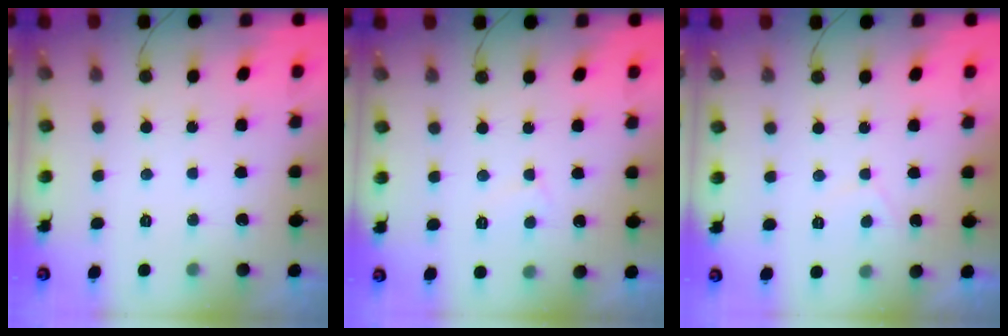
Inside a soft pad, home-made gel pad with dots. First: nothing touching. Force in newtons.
{"total": 3.6, "press": 3.6, "slide": 0.3}
{"total": 1.5, "press": 1.4, "slide": 0.5}